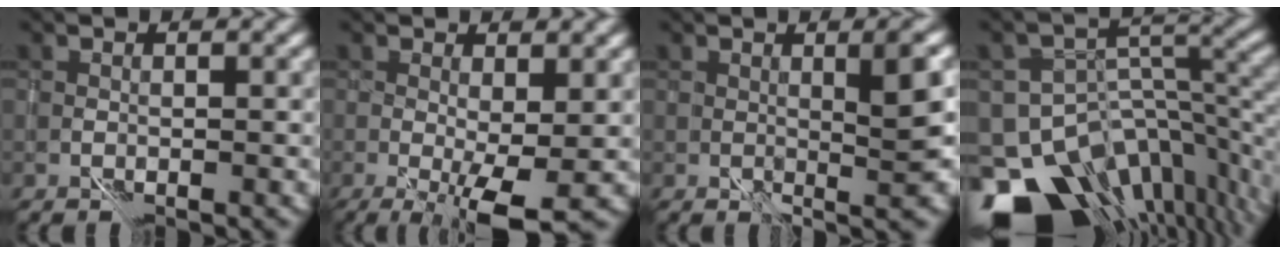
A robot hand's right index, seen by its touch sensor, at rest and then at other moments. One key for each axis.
{"total": 3.8, "fx": 0.0, "fy": 0.4, "fz": 3.8, "tx": -0.068, "ty": -0.002, "tz": 0.001}
{"total": 4.1, "fx": 1.7, "fy": 0.4, "fz": 3.7, "tx": -0.048, "ty": 0.010, "tz": 0.032}
{"total": 12.8, "fx": -7.9, "fy": 7.5, "fz": 6.7, "tx": -0.124, "ty": 0.008, "tz": -0.098}